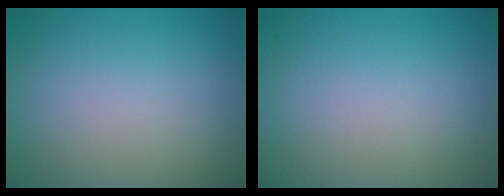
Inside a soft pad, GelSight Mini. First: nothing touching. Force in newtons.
{"total": 0.0}